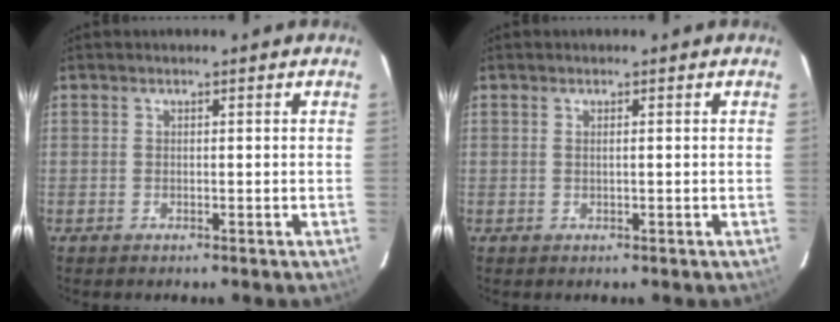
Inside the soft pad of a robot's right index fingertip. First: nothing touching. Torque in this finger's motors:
{"motor_torque": [-0.06, -0.02, -0.08, 0.00]}